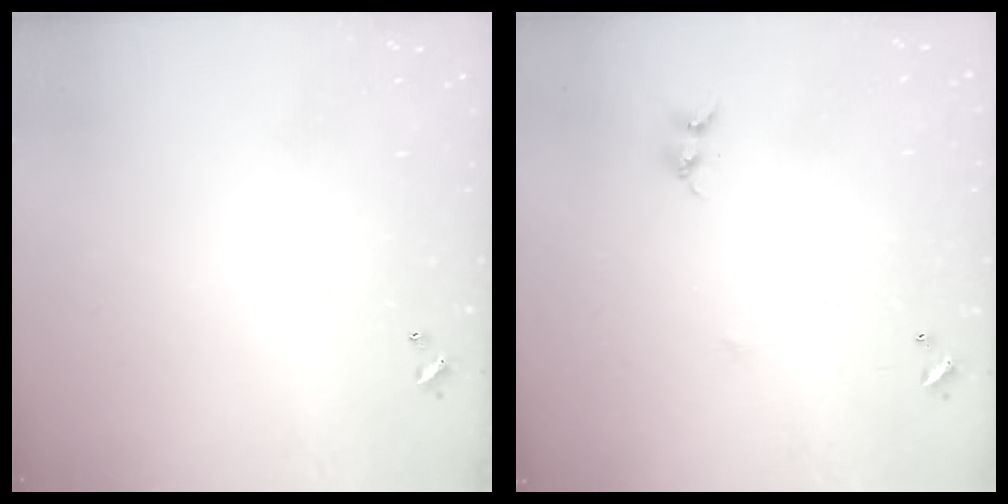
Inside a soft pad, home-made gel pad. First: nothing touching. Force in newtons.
{"total": 5.8, "press": 5.8, "slide": 0.7}